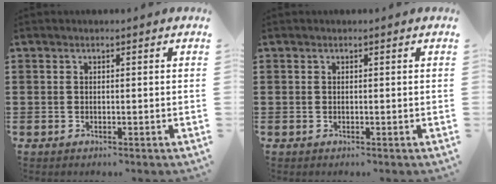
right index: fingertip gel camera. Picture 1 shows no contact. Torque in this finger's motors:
{"motor_torque": [0.00, 0.00, 0.00, -0.01]}